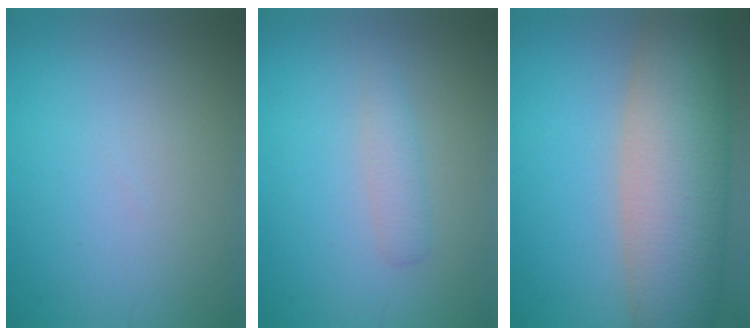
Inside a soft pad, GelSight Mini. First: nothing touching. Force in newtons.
{"total": 1.7, "press": 1.7, "slide": 0.1}
{"total": 12.0, "press": 11.9, "slide": 0.9}